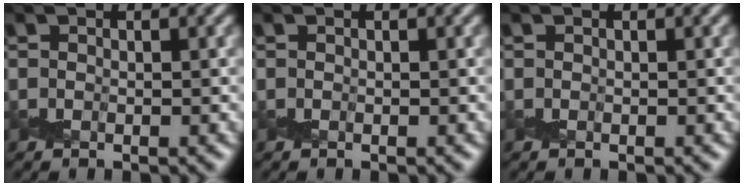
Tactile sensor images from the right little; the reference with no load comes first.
{"total": 0.0}
{"total": 0.0}